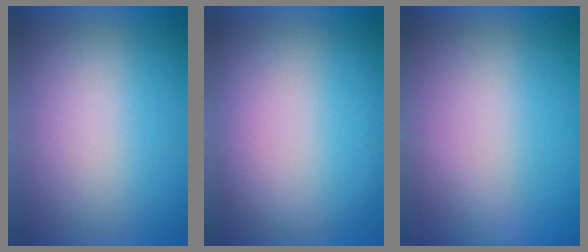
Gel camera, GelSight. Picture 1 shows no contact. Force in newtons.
{"total": 2.2}
{"total": 8.4}